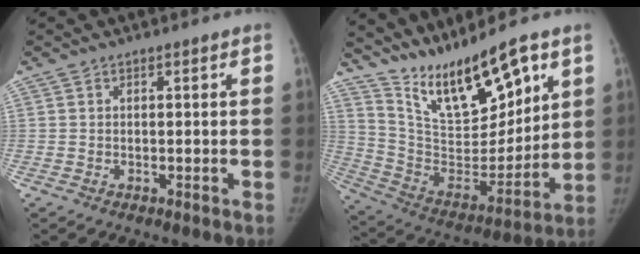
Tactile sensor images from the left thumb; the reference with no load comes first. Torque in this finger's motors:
{"motor_torque": [0.10, 0.08, 1.39, -1.25, 0.06]}